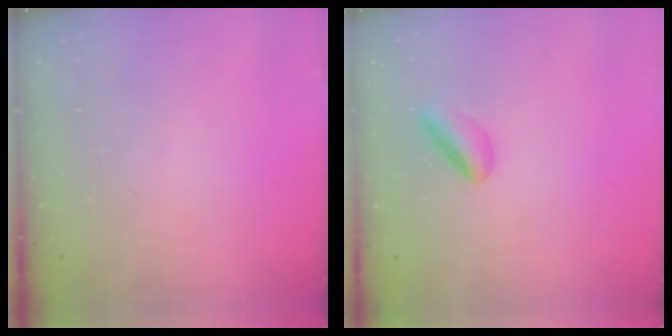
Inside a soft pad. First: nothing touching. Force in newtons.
{"total": 5.1, "press": 4.9, "slide": 1.6}